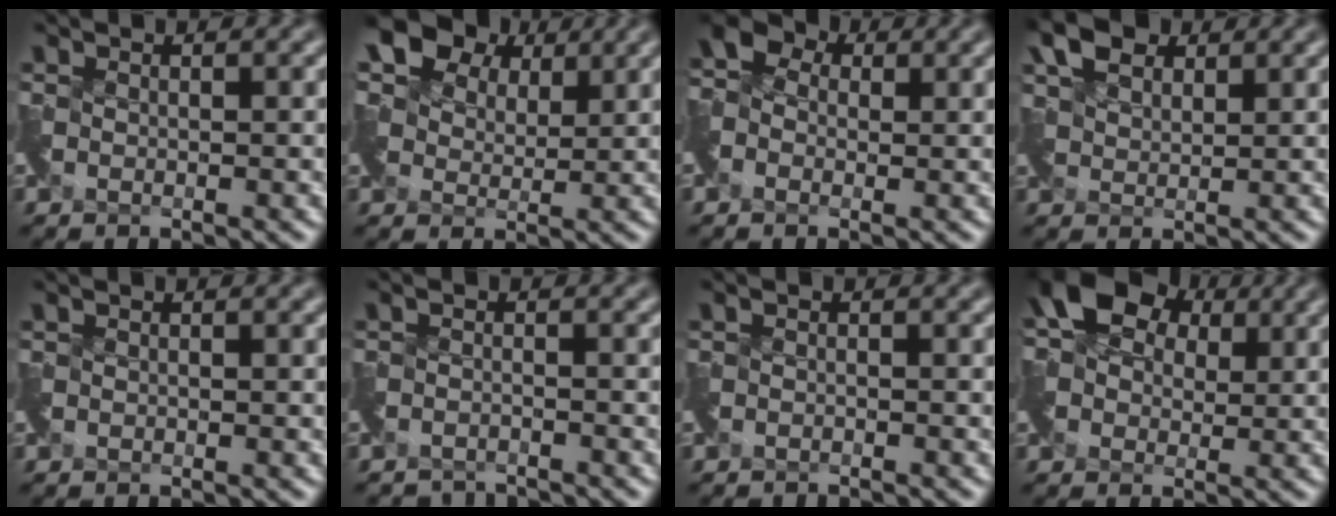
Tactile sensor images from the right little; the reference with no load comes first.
{"total": 10.6, "force": [6.2, 6.9, 5.2], "torque": [-0.096, 0.029, 0.089]}
{"total": 2.9, "force": [-0.4, 2.5, 1.4], "torque": [-0.036, 0.000, -0.008]}
{"total": 4.3, "force": [2.9, 2.5, 2.0], "torque": [-0.050, 0.006, 0.053]}
{"total": 0.0}
{"total": 3.2, "force": [-3.1, 0.3, -0.6], "torque": [0.016, -0.021, -0.059]}
{"total": 1.8, "force": [-1.8, 0.0, -0.3], "torque": [0.005, -0.019, -0.039]}
{"total": 8.3, "force": [1.9, 6.3, 5.1], "torque": [-0.089, 0.017, 0.024]}